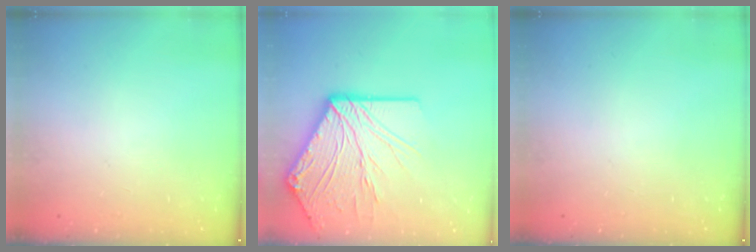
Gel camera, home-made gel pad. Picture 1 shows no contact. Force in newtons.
{"total": 22.4, "press": 22.3, "slide": 2.8}
{"total": 0.0}